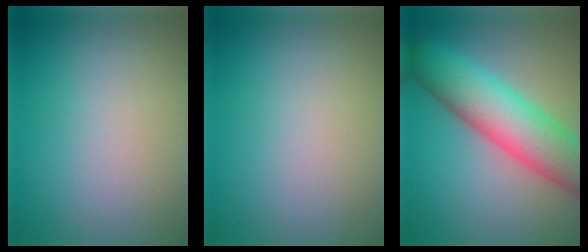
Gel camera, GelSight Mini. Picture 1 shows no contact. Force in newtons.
{"total": 0.0}
{"total": 10.0, "press": 10.0, "slide": 0.6}